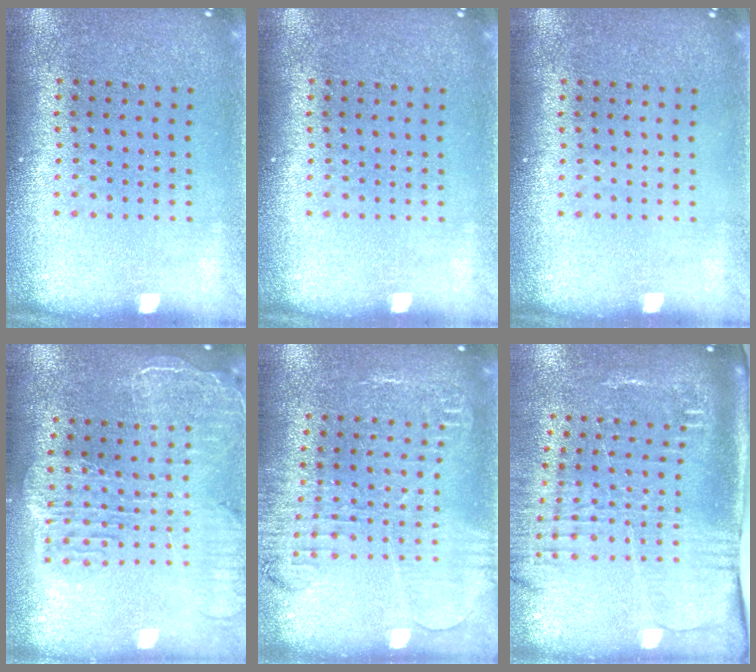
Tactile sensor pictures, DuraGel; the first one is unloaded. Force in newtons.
{"total": 0.0}
{"total": 0.0}
{"total": 2.5, "press": 2.2, "slide": 1.2}
{"total": 2.0, "press": 2.0, "slide": 0.1}
{"total": 2.7, "press": 2.1, "slide": 1.7}